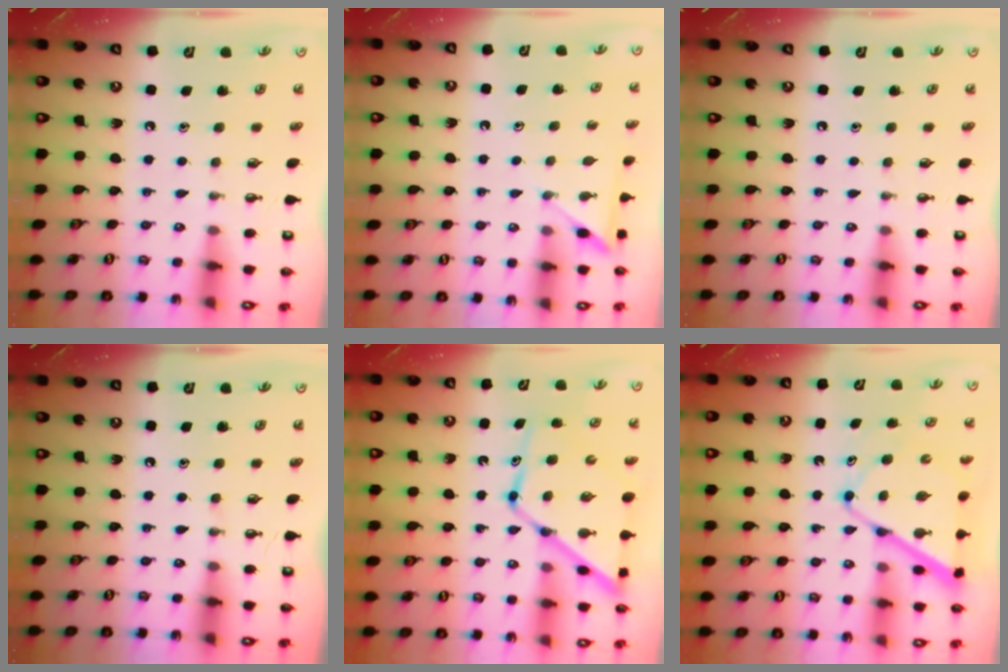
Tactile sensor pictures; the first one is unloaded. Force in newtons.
{"total": 4.7, "press": 4.7, "slide": 0.6}
{"total": 0.0}
{"total": 0.0}
{"total": 14.6, "press": 14.6, "slide": 1.2}
{"total": 11.6, "press": 11.5, "slide": 1.0}